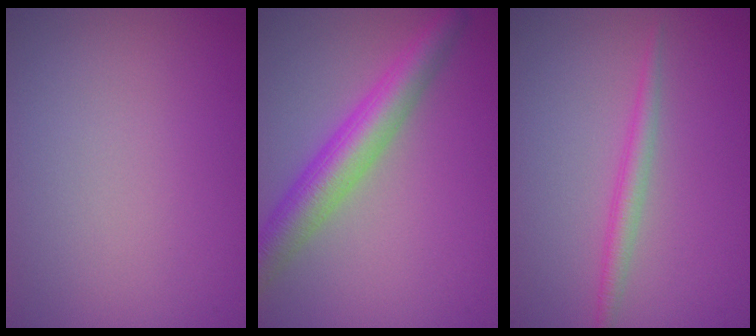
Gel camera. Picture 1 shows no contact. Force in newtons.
{"total": 5.3, "press": 5.3, "slide": 0.2}
{"total": 1.9, "press": 1.9, "slide": 0.0}